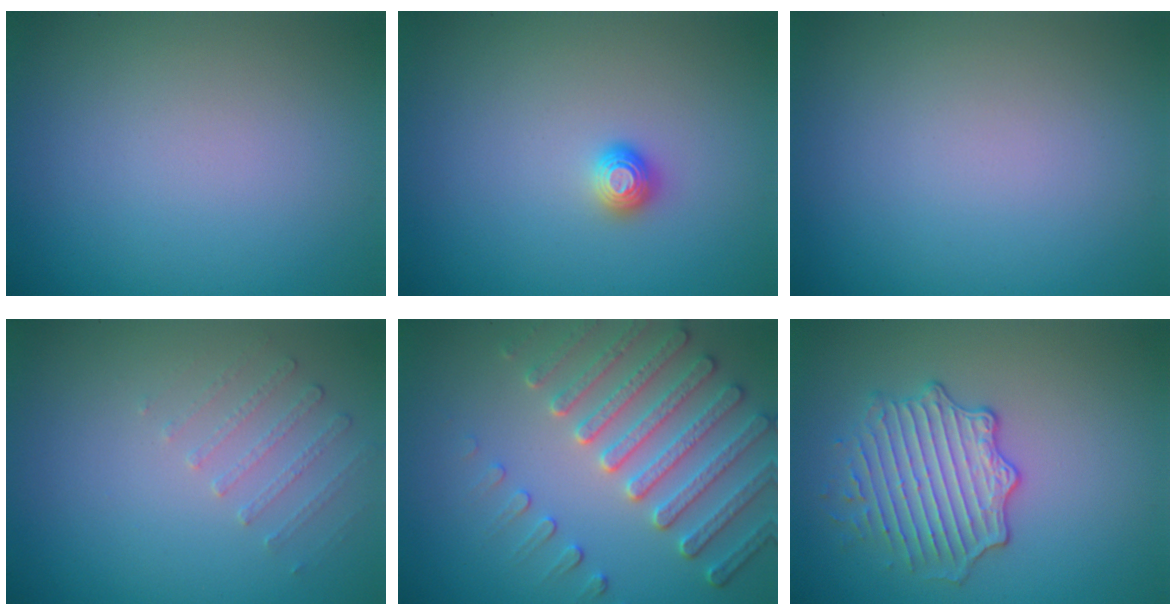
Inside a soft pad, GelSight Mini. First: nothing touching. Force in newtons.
{"total": 1.1, "press": 1.0, "slide": 0.2}
{"total": 0.0}
{"total": 1.3, "press": 0.9, "slide": 1.0}
{"total": 5.2, "press": 4.7, "slide": 2.4}
{"total": 4.0, "press": 3.5, "slide": 1.8}